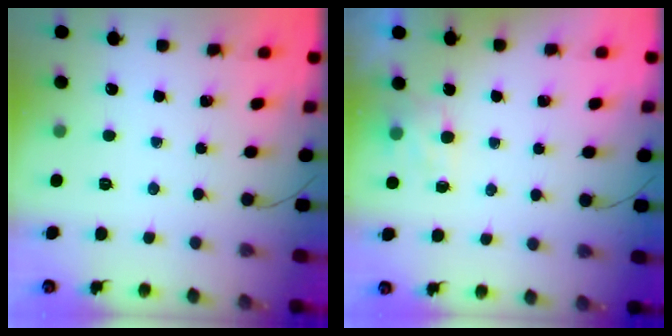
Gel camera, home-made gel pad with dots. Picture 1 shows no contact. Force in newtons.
{"total": 4.1, "press": 3.9, "slide": 1.2}